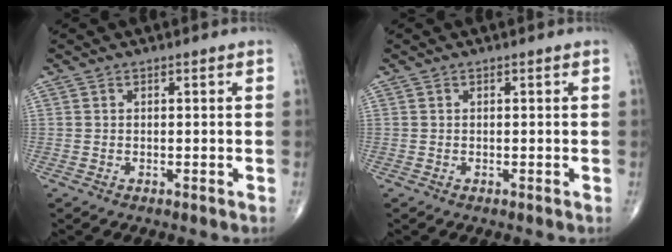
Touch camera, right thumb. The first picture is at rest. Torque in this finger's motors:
{"motor_torque": [-0.09, 0.10, -0.12, -0.05, 0.00]}